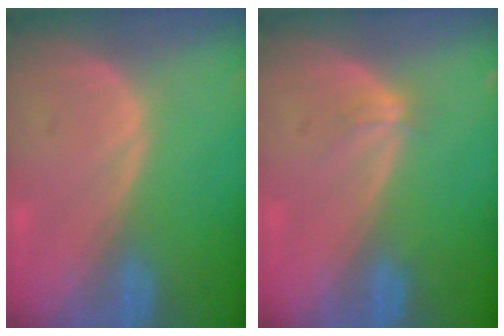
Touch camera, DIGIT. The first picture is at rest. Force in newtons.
{"total": 1.5, "press": 1.1, "slide": 1.0}